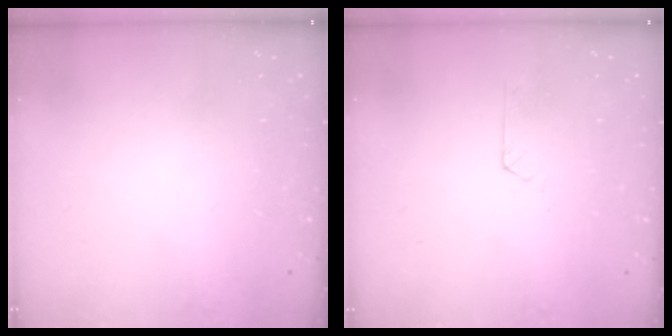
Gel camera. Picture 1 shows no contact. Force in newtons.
{"total": 2.0, "press": 2.0, "slide": 0.2}